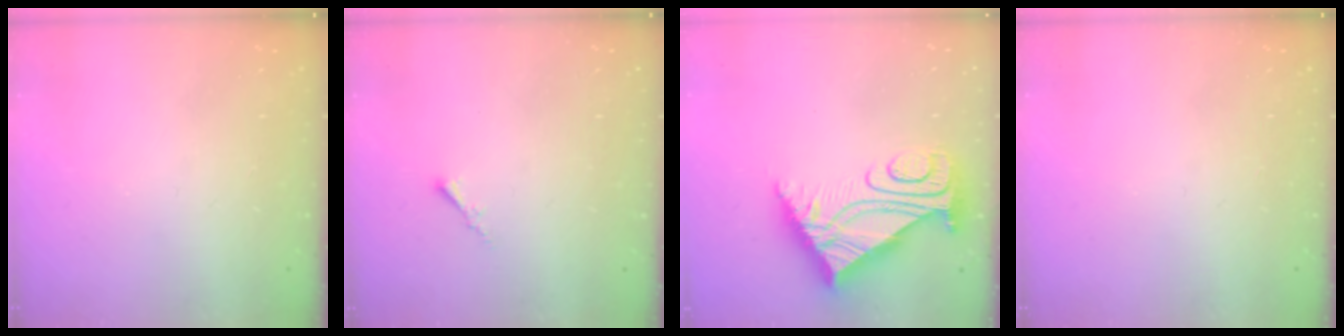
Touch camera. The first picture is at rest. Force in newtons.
{"total": 0.5, "press": 0.4, "slide": 0.3}
{"total": 8.9, "press": 8.8, "slide": 0.9}
{"total": 0.0}